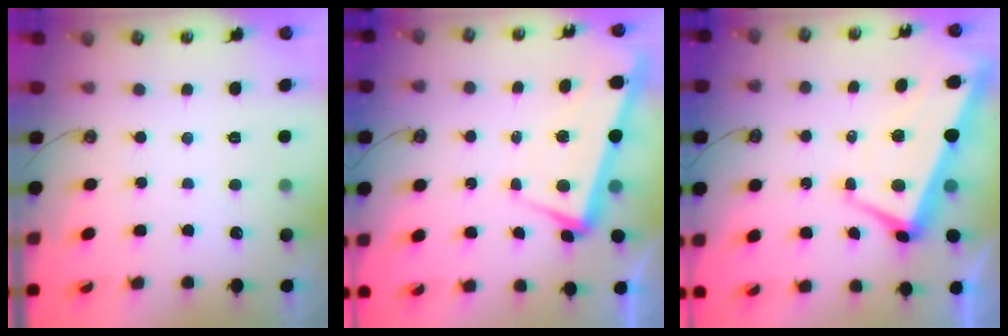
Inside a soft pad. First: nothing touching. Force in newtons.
{"total": 3.3, "press": 2.9, "slide": 1.6}
{"total": 1.6, "press": 0.9, "slide": 1.3}